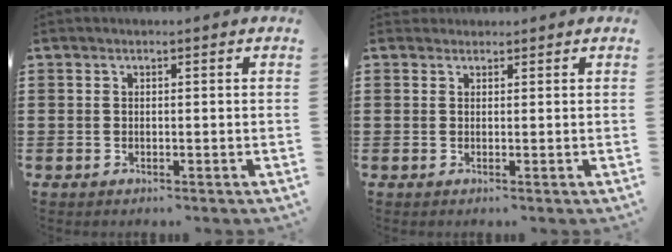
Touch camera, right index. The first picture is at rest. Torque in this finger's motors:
{"motor_torque": [0.01, 0.05, 0.00, 0.01]}